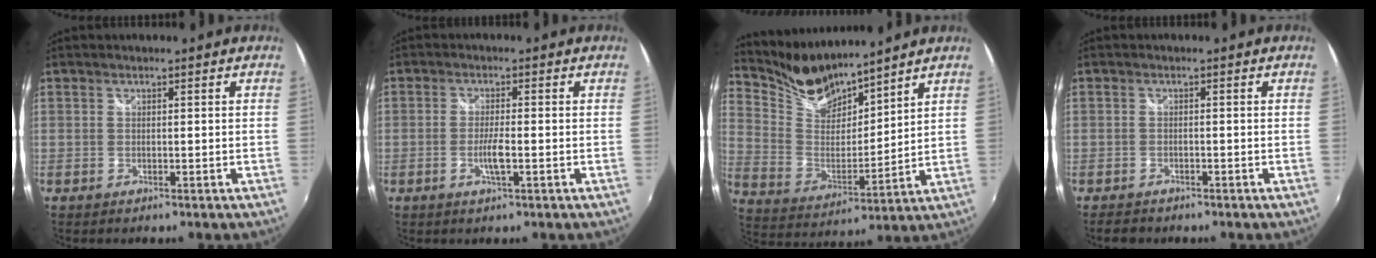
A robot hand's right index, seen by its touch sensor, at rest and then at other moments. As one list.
[{"total": 3.6, "force": [-1.2, 0.4, 3.3], "torque": [-0.066, -0.005, -0.023]}, {"total": 11.3, "force": [10.2, 3.4, 3.2], "torque": [-0.084, -0.011, 0.205]}, {"total": 2.9, "force": [-2.3, 1.3, 1.3], "torque": [-0.031, -0.009, -0.038]}]